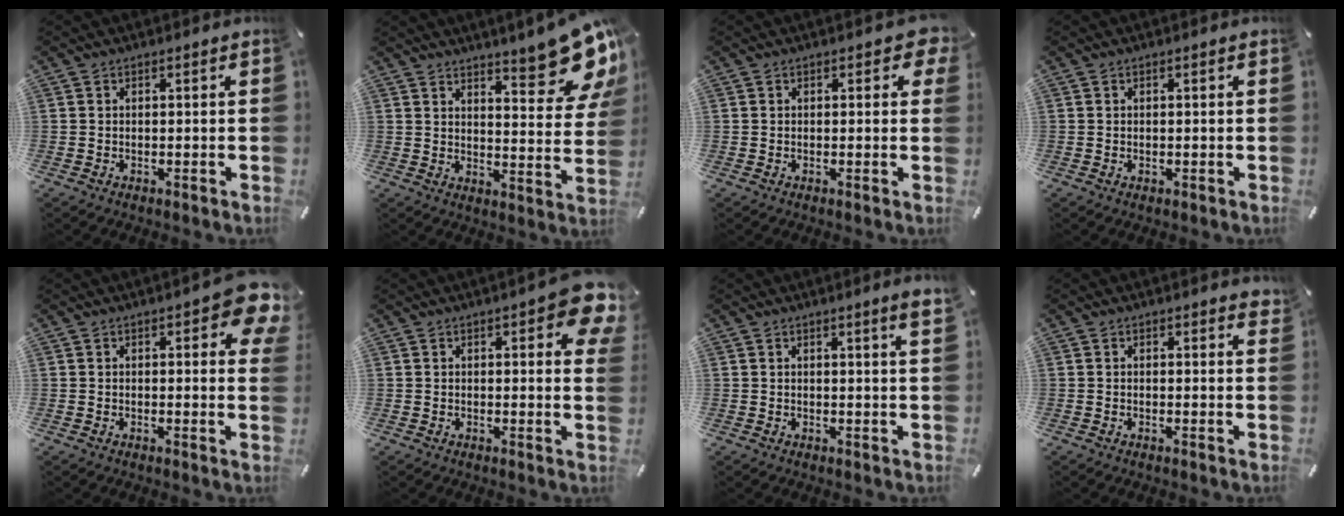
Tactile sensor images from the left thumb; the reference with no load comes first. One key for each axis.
{"total": 14.8, "fx": 10.9, "fy": 3.9, "fz": 9.2, "tx": -0.111, "ty": -0.091, "tz": 0.182}
{"total": 3.0, "fx": 0.9, "fy": 1.7, "fz": 2.3, "tx": -0.016, "ty": -0.006, "tz": 0.009}
{"total": 0.0}
{"total": 8.1, "fx": 3.9, "fy": 3.2, "fz": 6.3, "tx": -0.072, "ty": -0.022, "tz": 0.063}
{"total": 8.6, "fx": 4.3, "fy": 2.7, "fz": 6.9, "tx": -0.090, "ty": -0.022, "tz": 0.070}
{"total": 2.9, "fx": 1.8, "fy": 0.2, "fz": 2.3, "tx": -0.038, "ty": -0.003, "tz": 0.029}
{"total": 1.1, "fx": 0.9, "fy": 0.5, "fz": 0.4, "tx": 0.008, "ty": -0.005, "tz": 0.013}